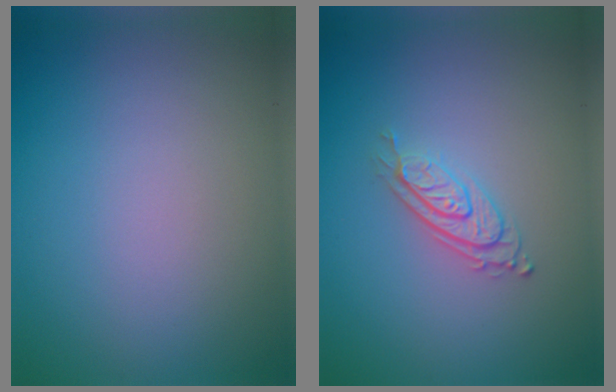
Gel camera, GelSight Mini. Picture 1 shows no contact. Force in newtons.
{"total": 2.8, "press": 2.1, "slide": 1.9}